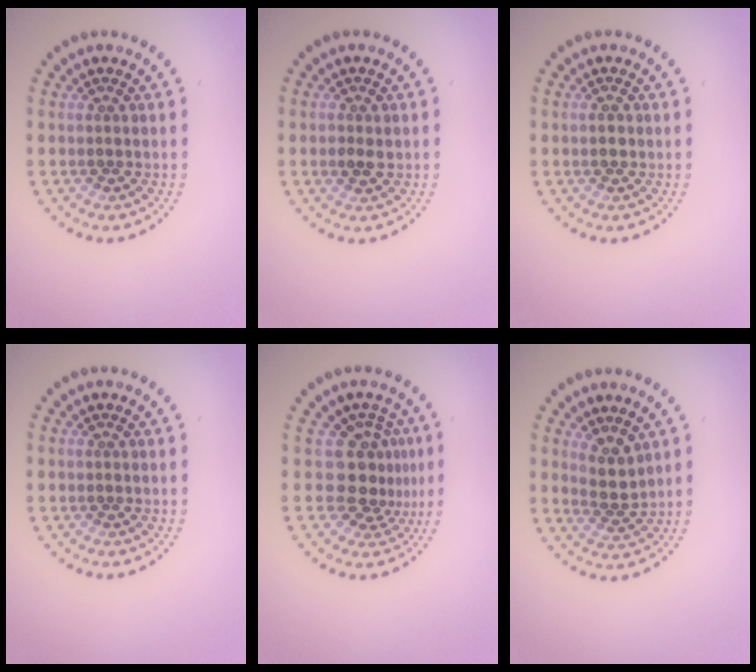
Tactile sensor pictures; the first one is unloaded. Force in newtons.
{"total": 1.5, "press": 1.5, "slide": 0.3}
{"total": 1.5, "press": 1.5, "slide": 0.1}
{"total": 0.0}
{"total": 3.3, "press": 2.4, "slide": 2.2}
{"total": 2.4, "press": 1.9, "slide": 1.5}